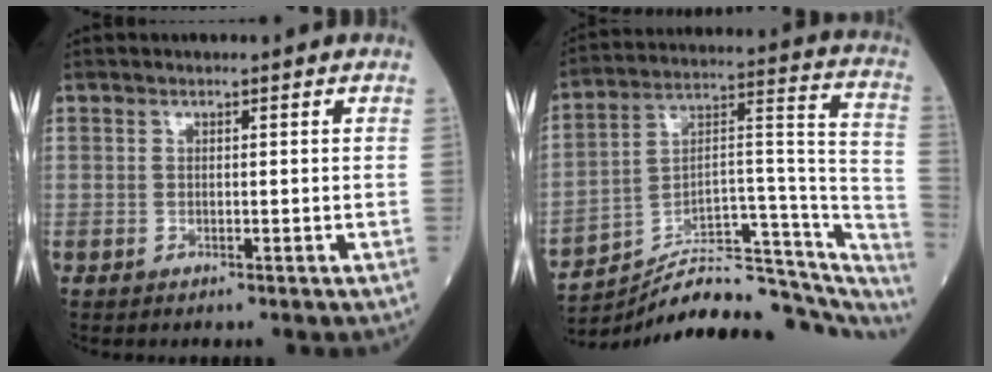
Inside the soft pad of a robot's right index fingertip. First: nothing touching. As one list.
[{"total": 21.8, "force": [-19.2, 5.5, 8.8], "torque": [-0.091, 0.068, -0.274]}]